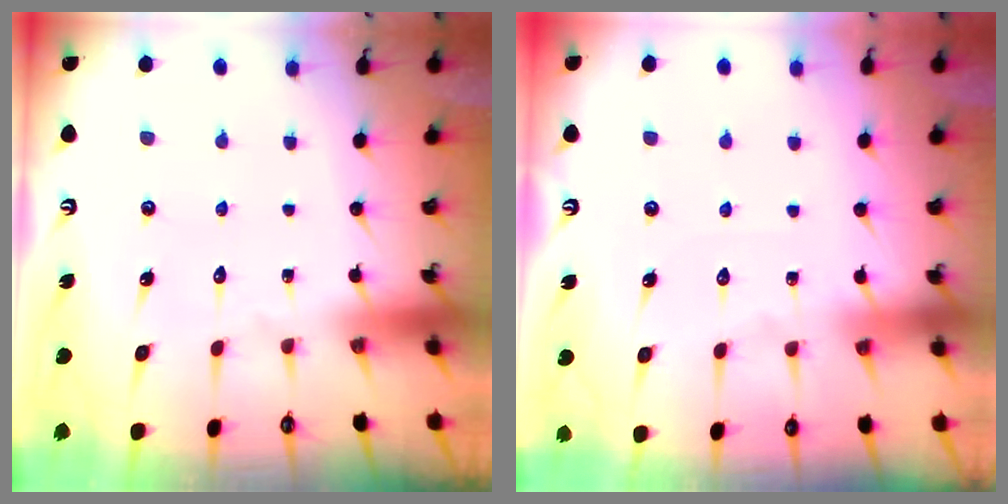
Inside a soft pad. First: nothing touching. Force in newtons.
{"total": 4.9, "press": 4.8, "slide": 0.6}